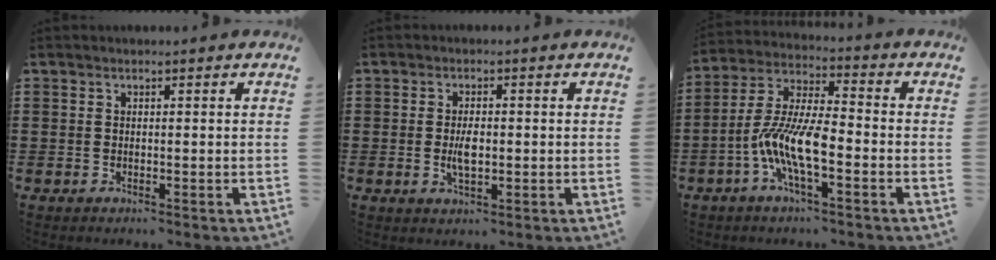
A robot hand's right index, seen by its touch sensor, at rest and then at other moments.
{"total": 3.6, "force": [-0.3, 1.5, 3.2], "torque": [-0.067, -0.001, -0.008]}
{"total": 9.8, "force": [-3.5, 2.8, 8.8], "torque": [-0.209, -0.013, -0.074]}